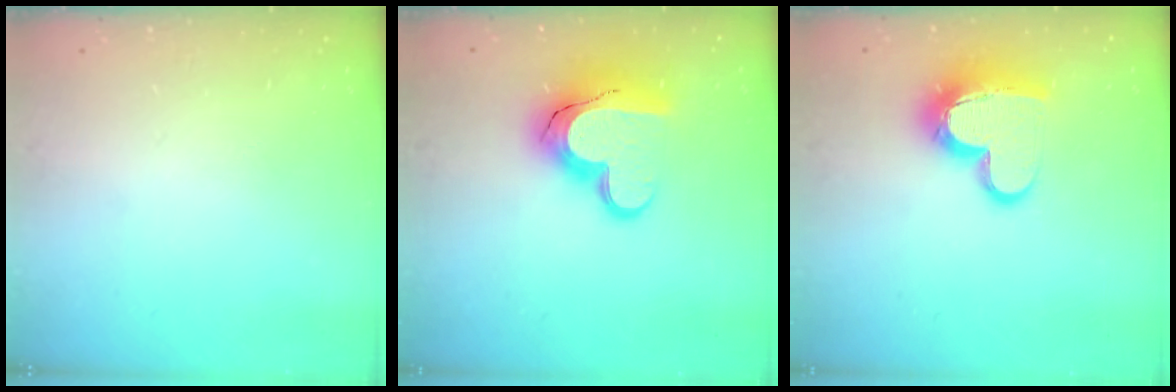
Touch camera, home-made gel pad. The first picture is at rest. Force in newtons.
{"total": 16.9, "press": 16.9, "slide": 1.3}
{"total": 14.7, "press": 14.6, "slide": 1.2}